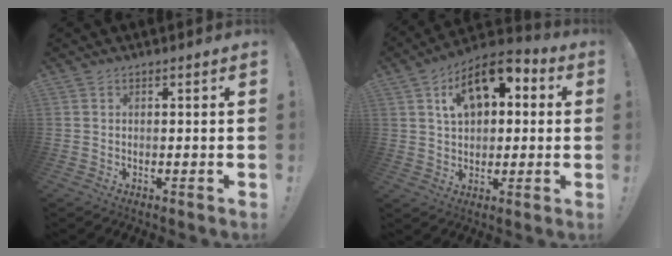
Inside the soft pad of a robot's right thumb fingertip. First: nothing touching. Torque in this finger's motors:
{"motor_torque": [1.83, 2.32, 1.38, 0.01, 0.07]}